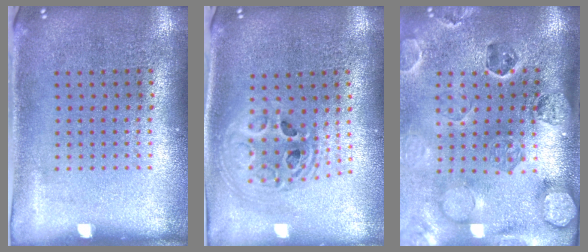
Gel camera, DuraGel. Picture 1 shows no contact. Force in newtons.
{"total": 2.1, "press": 1.7, "slide": 1.3}
{"total": 2.8, "press": 2.7, "slide": 0.7}